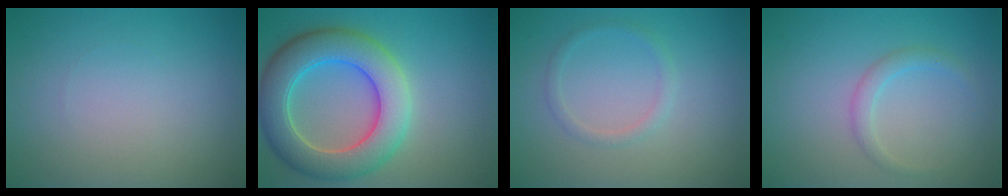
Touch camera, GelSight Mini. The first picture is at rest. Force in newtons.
{"total": 8.3, "press": 8.3, "slide": 0.6}
{"total": 1.3, "press": 1.2, "slide": 0.0}
{"total": 1.5, "press": 1.5, "slide": 0.1}